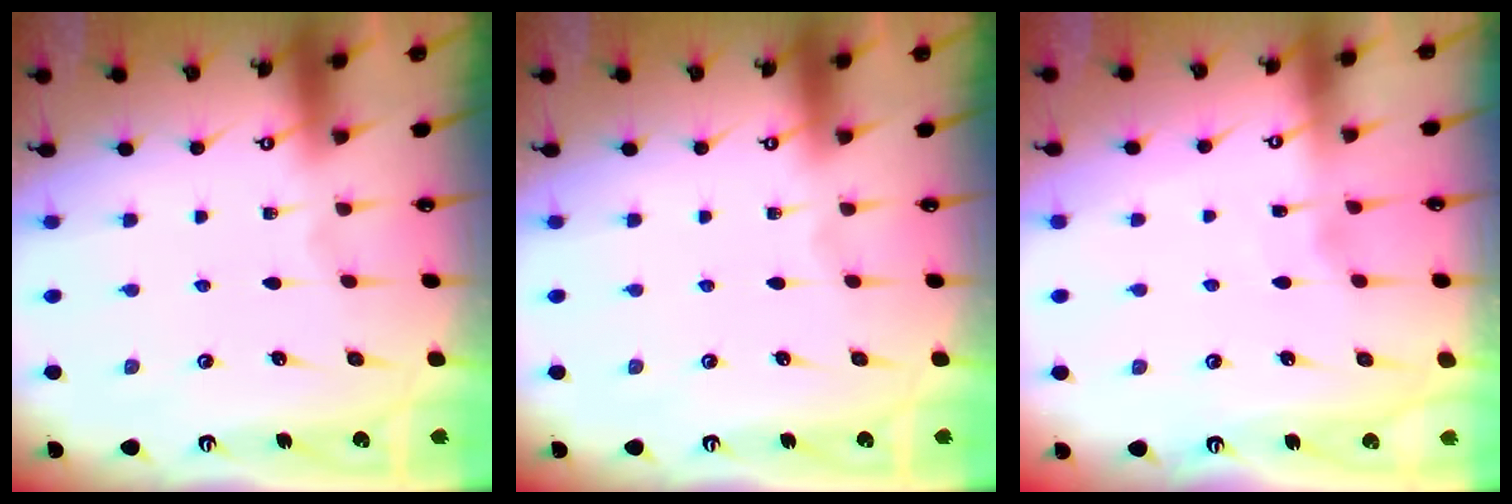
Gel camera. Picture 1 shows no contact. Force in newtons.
{"total": 0.0}
{"total": 2.1, "press": 2.1, "slide": 0.4}